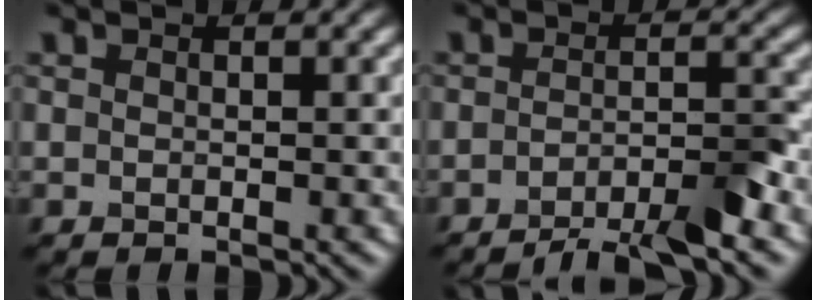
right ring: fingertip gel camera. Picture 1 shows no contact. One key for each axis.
{"total": 5.1, "fx": -3.6, "fy": 0.9, "fz": 3.5, "tx": -0.043, "ty": 0.008, "tz": -0.061}